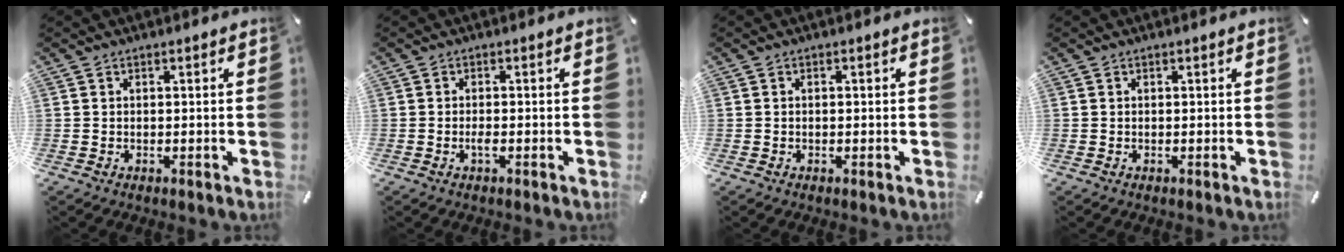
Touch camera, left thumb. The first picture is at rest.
{"total": 1.3, "force": [-0.5, 0.2, 1.2], "torque": [-0.023, 0.000, -0.008]}
{"total": 0.6, "force": [-0.1, 0.3, 0.5], "torque": [-0.009, -0.001, -0.003]}
{"total": 0.0}